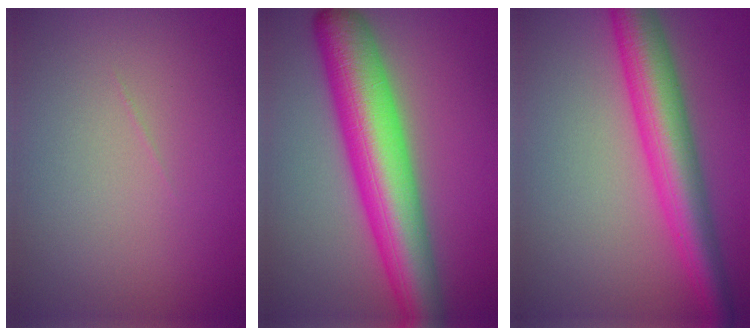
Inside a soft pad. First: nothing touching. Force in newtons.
{"total": 10.2, "press": 10.2, "slide": 0.2}
{"total": 7.1, "press": 7.1, "slide": 0.1}